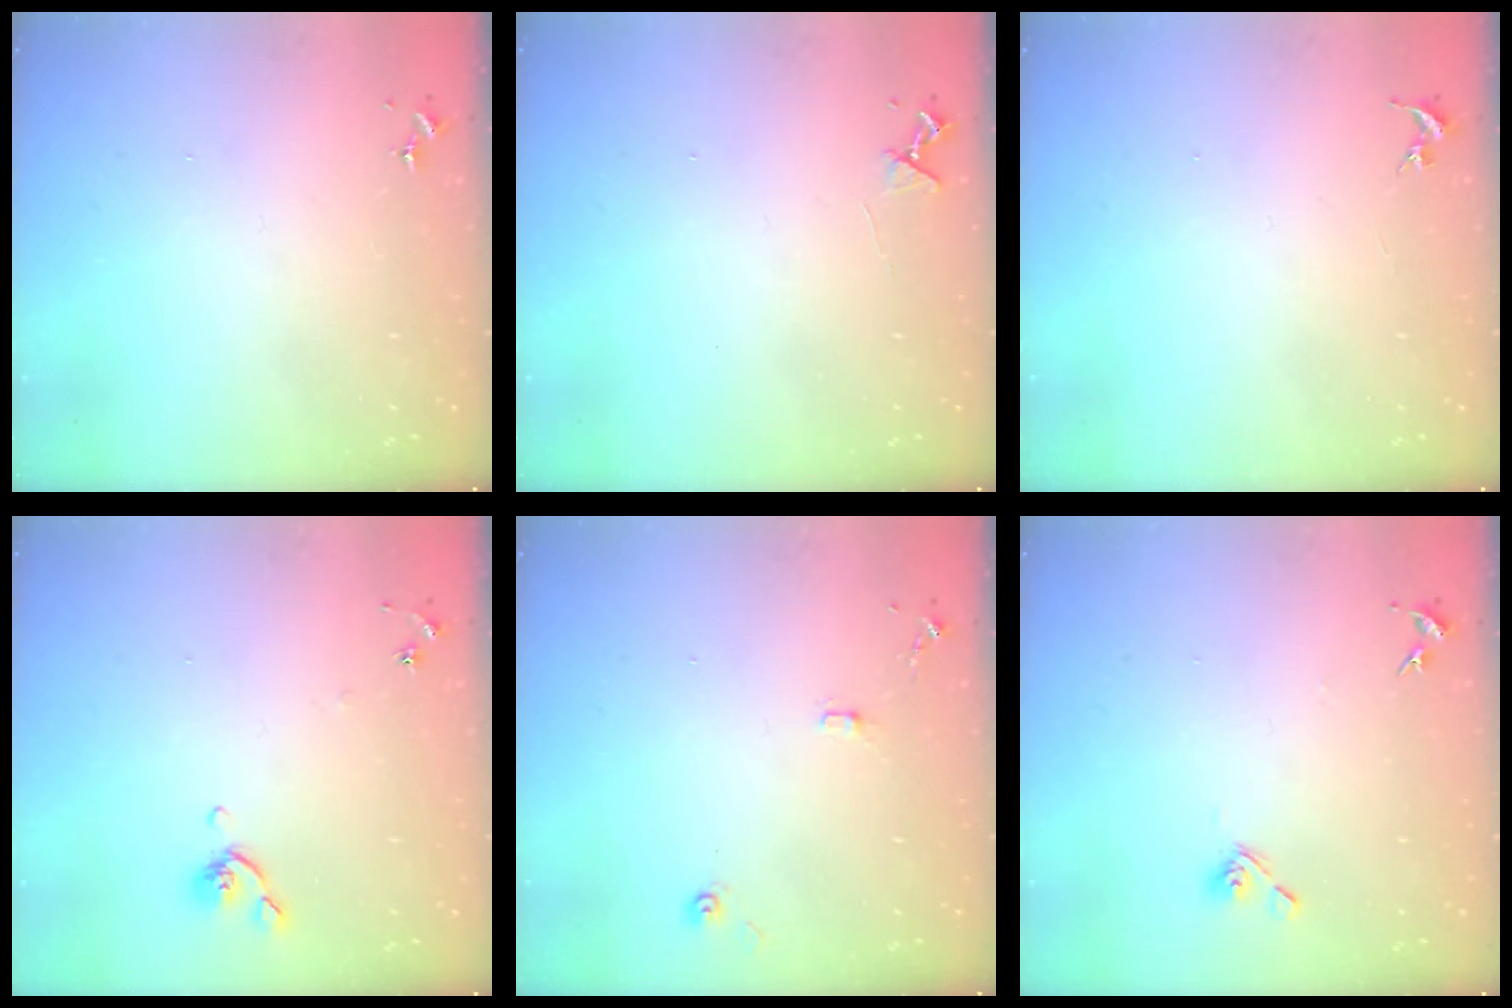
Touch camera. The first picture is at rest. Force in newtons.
{"total": 4.2, "press": 4.1, "slide": 0.5}
{"total": 0.0}
{"total": 5.7, "press": 5.6, "slide": 1.1}
{"total": 8.0, "press": 8.0, "slide": 0.7}
{"total": 7.0, "press": 6.8, "slide": 1.8}